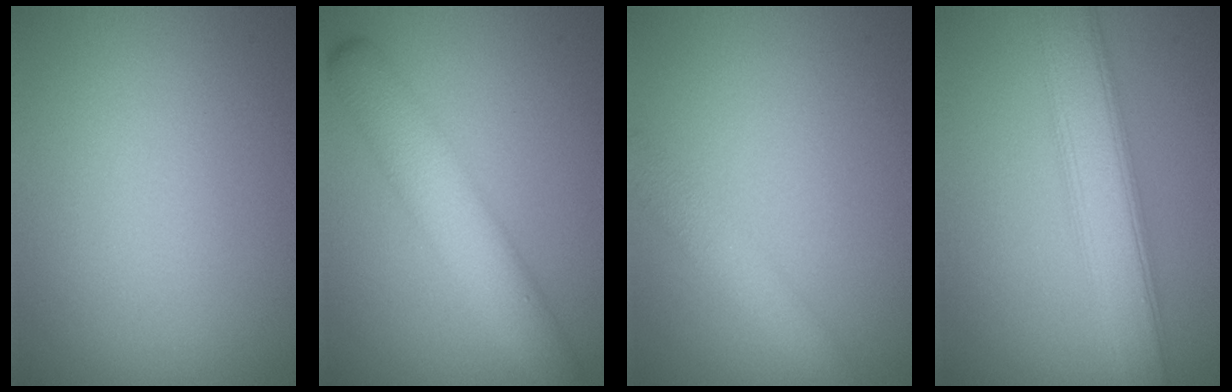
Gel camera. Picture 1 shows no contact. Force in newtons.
{"total": 5.5, "press": 5.5, "slide": 0.1}
{"total": 2.6, "press": 2.6, "slide": 0.2}
{"total": 6.1, "press": 6.1, "slide": 0.3}